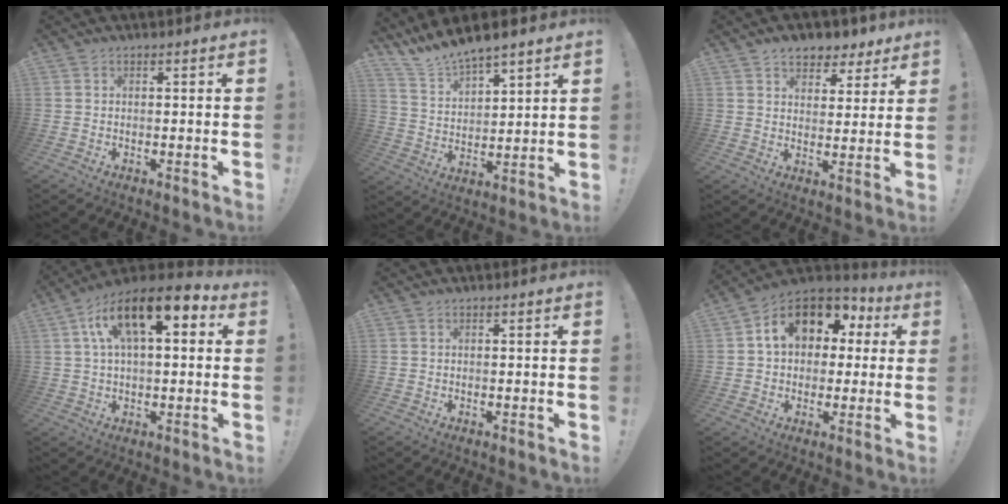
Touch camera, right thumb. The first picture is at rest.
{"total": 8.9, "force": [8.7, 1.0, 1.7], "torque": [-0.059, -0.076, 0.160]}
{"total": 7.3, "force": [5.4, 4.3, 2.4], "torque": [-0.028, -0.037, 0.101]}
{"total": 15.1, "force": [6.3, 6.0, 12.3], "torque": [-0.222, -0.020, 0.106]}
{"total": 0.0}
{"total": 14.4, "force": [5.1, 10.3, 8.7], "torque": [-0.134, -0.007, 0.093]}